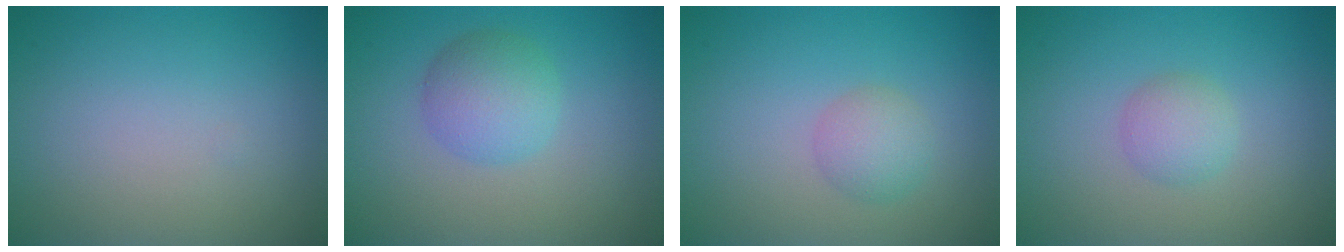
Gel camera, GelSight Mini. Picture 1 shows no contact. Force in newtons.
{"total": 3.5, "press": 3.5, "slide": 0.1}
{"total": 2.2, "press": 2.2, "slide": 0.1}
{"total": 2.0, "press": 2.0, "slide": 0.1}